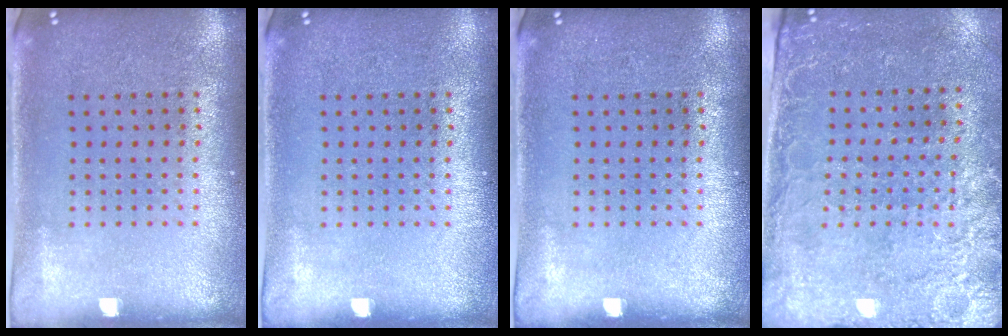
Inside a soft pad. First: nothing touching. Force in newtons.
{"total": 0.0}
{"total": 0.0}
{"total": 2.7, "press": 2.4, "slide": 1.2}